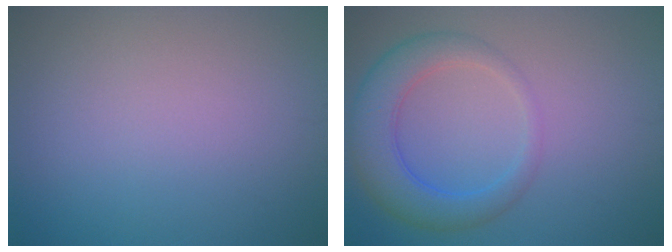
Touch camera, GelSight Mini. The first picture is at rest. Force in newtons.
{"total": 5.1, "press": 5.1, "slide": 0.3}